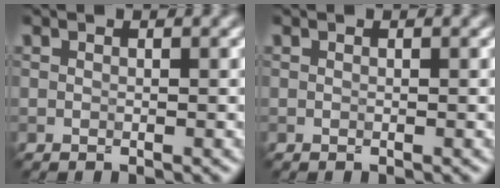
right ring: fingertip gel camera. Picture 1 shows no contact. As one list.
[{"total": 0.0}]